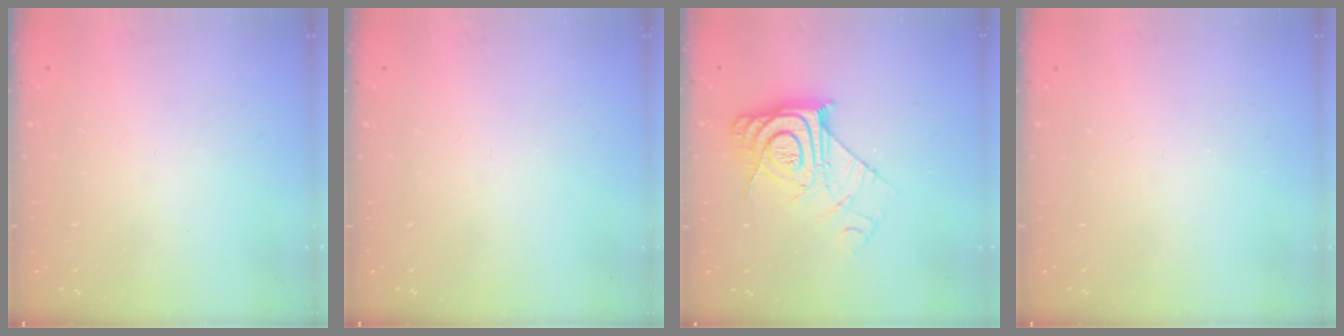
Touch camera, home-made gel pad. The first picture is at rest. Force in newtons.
{"total": 0.0}
{"total": 12.3, "press": 12.3, "slide": 1.1}
{"total": 0.0}